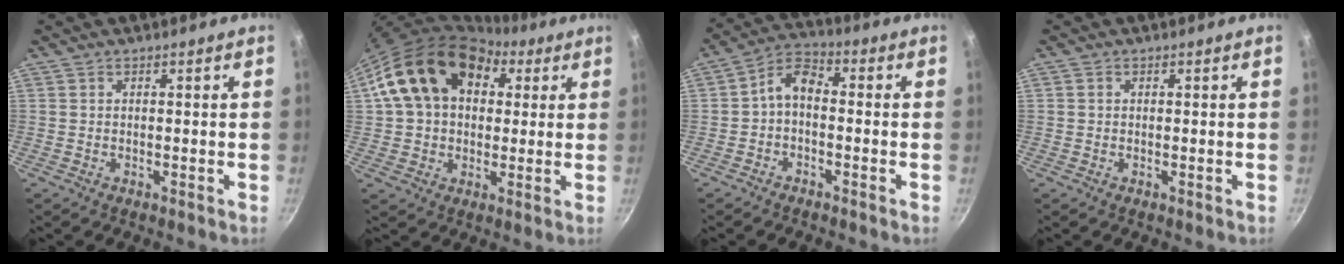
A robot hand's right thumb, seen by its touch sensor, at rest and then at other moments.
{"total": 17.9, "force": [5.5, 12.9, 11.0], "torque": [-0.163, 0.020, 0.083]}
{"total": 5.7, "force": [-1.3, 3.5, 4.3], "torque": [-0.077, 0.038, -0.033]}
{"total": 0.6, "force": [0.0, 0.5, 0.2], "torque": [0.000, 0.003, -0.001]}